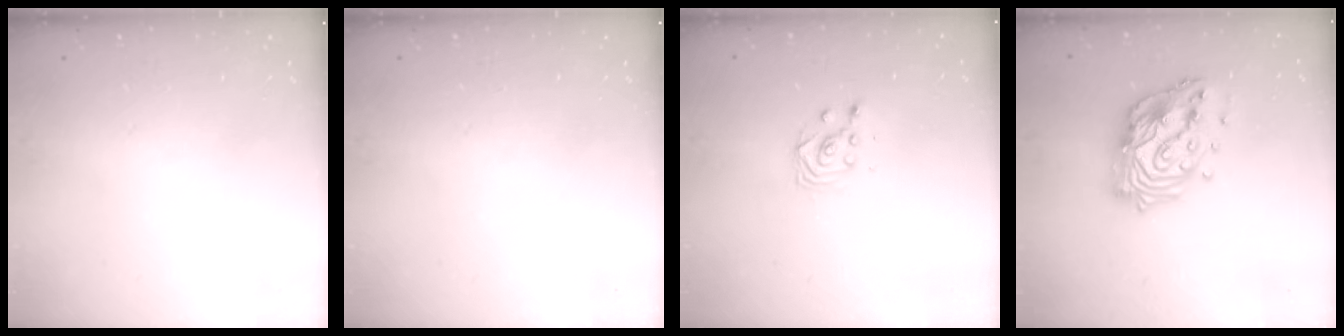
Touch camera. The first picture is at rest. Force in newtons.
{"total": 0.0}
{"total": 2.9, "press": 2.9, "slide": 0.1}
{"total": 18.2, "press": 18.1, "slide": 1.5}